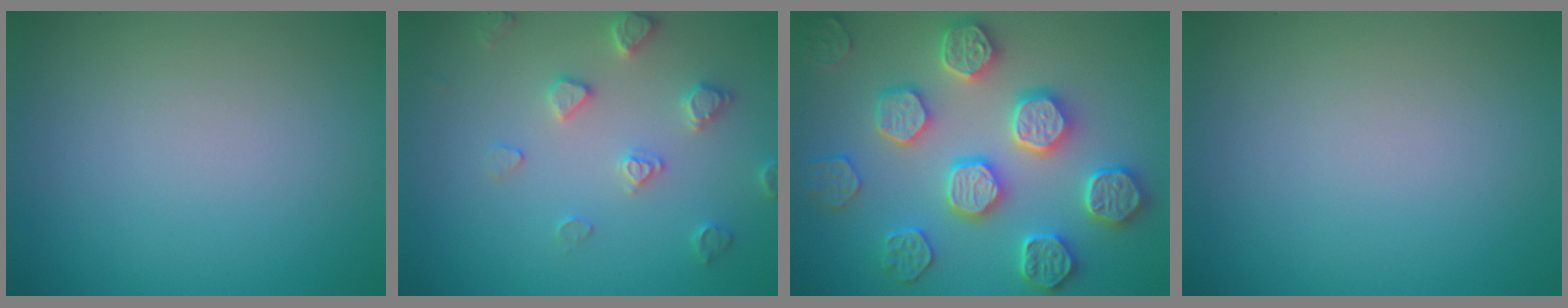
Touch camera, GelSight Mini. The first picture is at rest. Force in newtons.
{"total": 2.9, "press": 2.8, "slide": 0.7}
{"total": 6.3, "press": 5.9, "slide": 2.1}
{"total": 0.0}